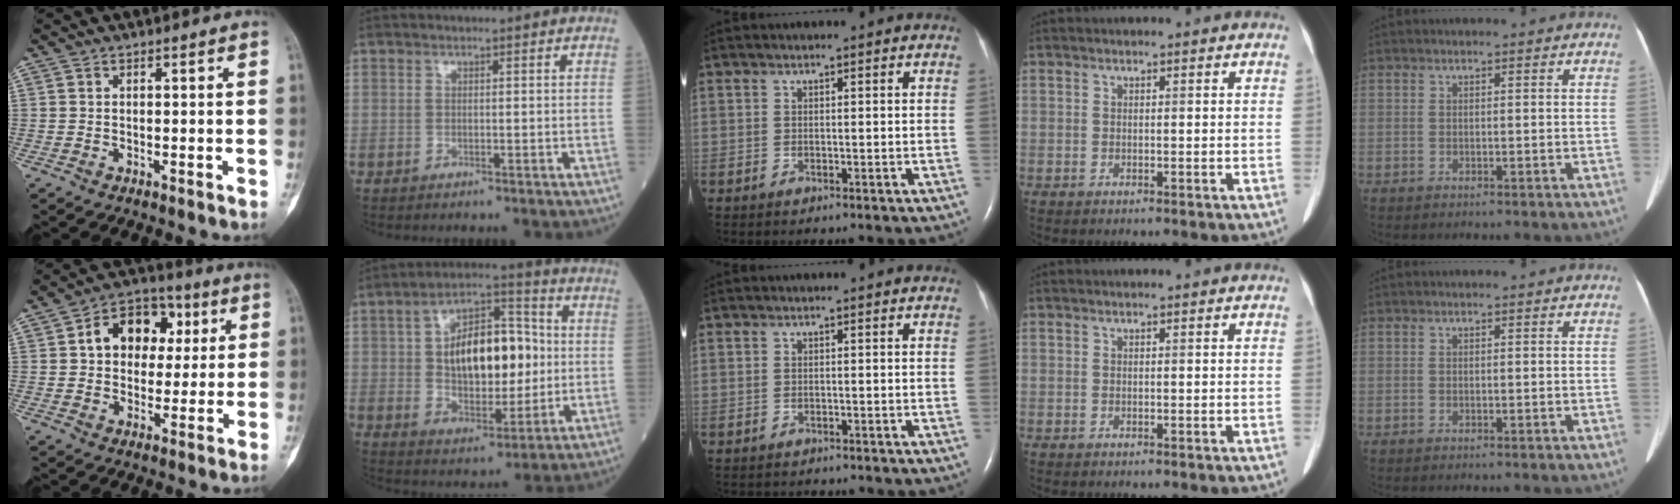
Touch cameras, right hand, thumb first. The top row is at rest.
{"thumb": {"total": 12.9, "force": [3.1, 9.7, 8.0], "torque": [-0.076, 0.012, 0.042]}, "index": {"total": 15.3, "force": [1.3, 7.6, 13.2], "torque": [-0.224, 0.026, 0.028]}, "middle": {"total": 3.2, "force": [-2.9, 1.0, 1.0], "torque": [-0.017, -0.004, -0.032]}}